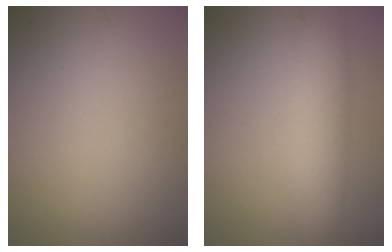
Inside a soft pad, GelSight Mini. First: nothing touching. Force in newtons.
{"total": 5.3, "press": 5.3, "slide": 0.3}